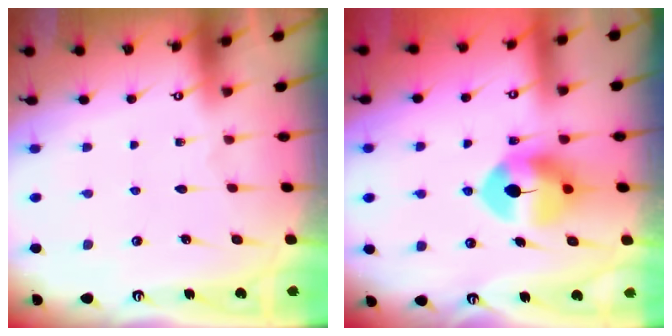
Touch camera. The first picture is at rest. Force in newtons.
{"total": 9.4, "press": 9.3, "slide": 1.1}